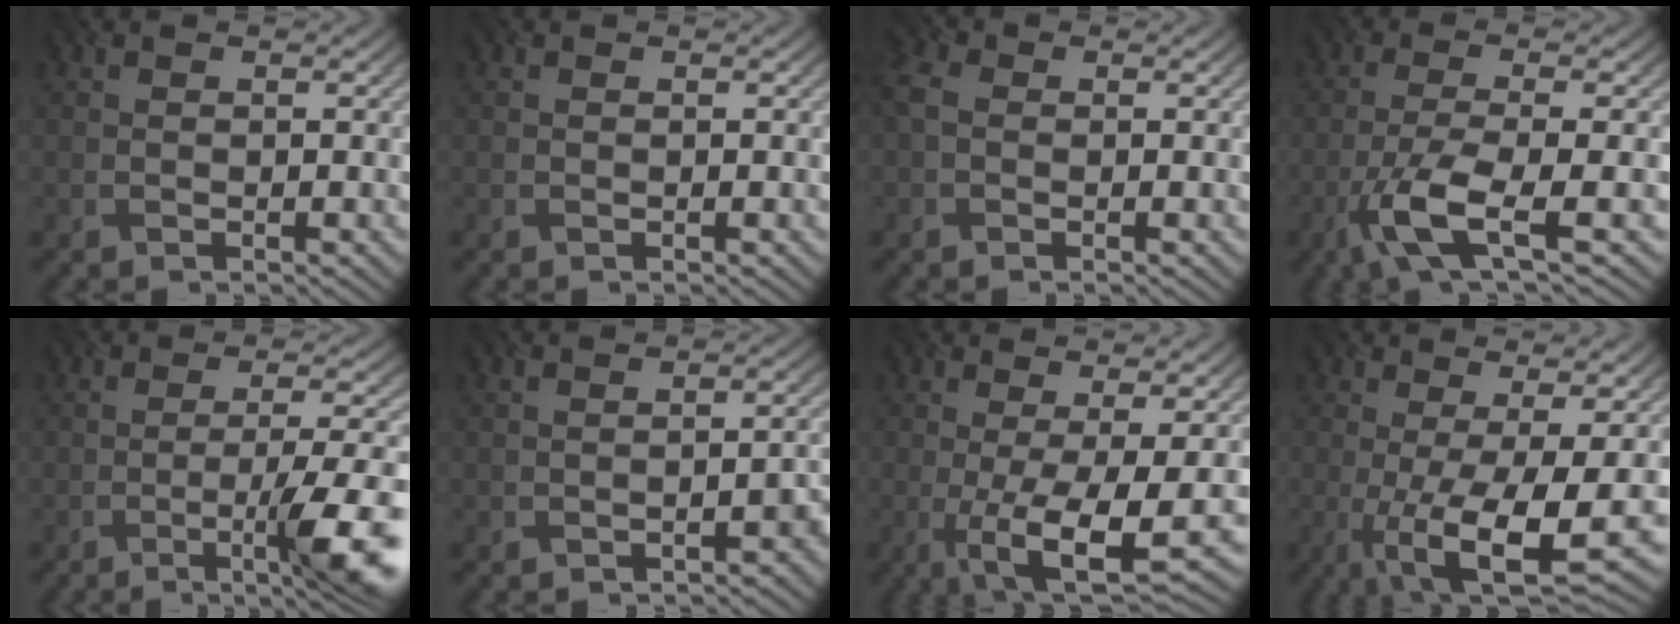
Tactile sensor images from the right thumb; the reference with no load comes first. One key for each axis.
{"total": 0.0}
{"total": 3.6, "fx": -0.1, "fy": 2.8, "fz": 2.3, "tx": -0.068, "ty": 0.006, "tz": -0.010}
{"total": 7.5, "fx": -3.3, "fy": 1.7, "fz": 6.5, "tx": -0.127, "ty": 0.001, "tz": -0.077}
{"total": 9.6, "fx": -3.5, "fy": 1.5, "fz": 8.8, "tx": -0.136, "ty": 0.003, "tz": -0.054}
{"total": 2.6, "fx": -1.6, "fy": 0.7, "fz": 1.9, "tx": -0.024, "ty": 0.006, "tz": -0.021}
{"total": 8.6, "fx": -1.8, "fy": 1.8, "fz": 8.2, "tx": -0.137, "ty": -0.008, "tz": -0.025}
{"total": 9.8, "fx": -2.1, "fy": 2.2, "fz": 9.3, "tx": -0.159, "ty": -0.008, "tz": -0.023}